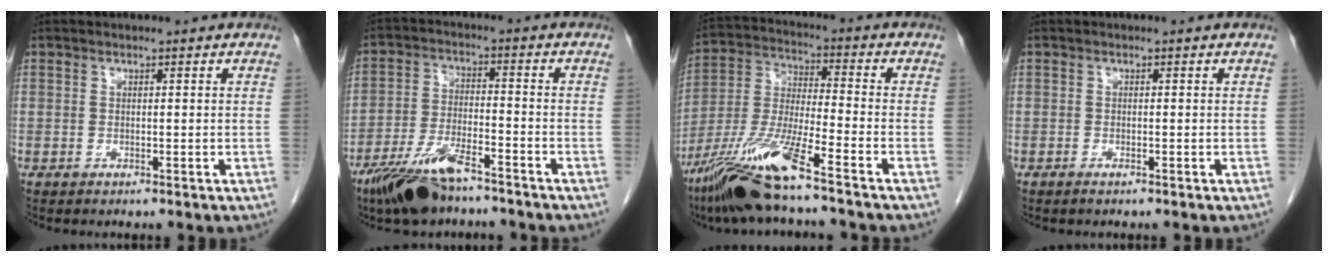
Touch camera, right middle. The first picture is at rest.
{"total": 9.9, "force": [-7.4, 2.4, 6.0], "torque": [-0.121, -0.017, -0.137]}
{"total": 13.8, "force": [-9.5, 0.2, 10.0], "torque": [-0.211, -0.024, -0.180]}
{"total": 0.7, "force": [-0.6, 0.1, 0.5], "torque": [-0.011, 0.000, -0.009]}